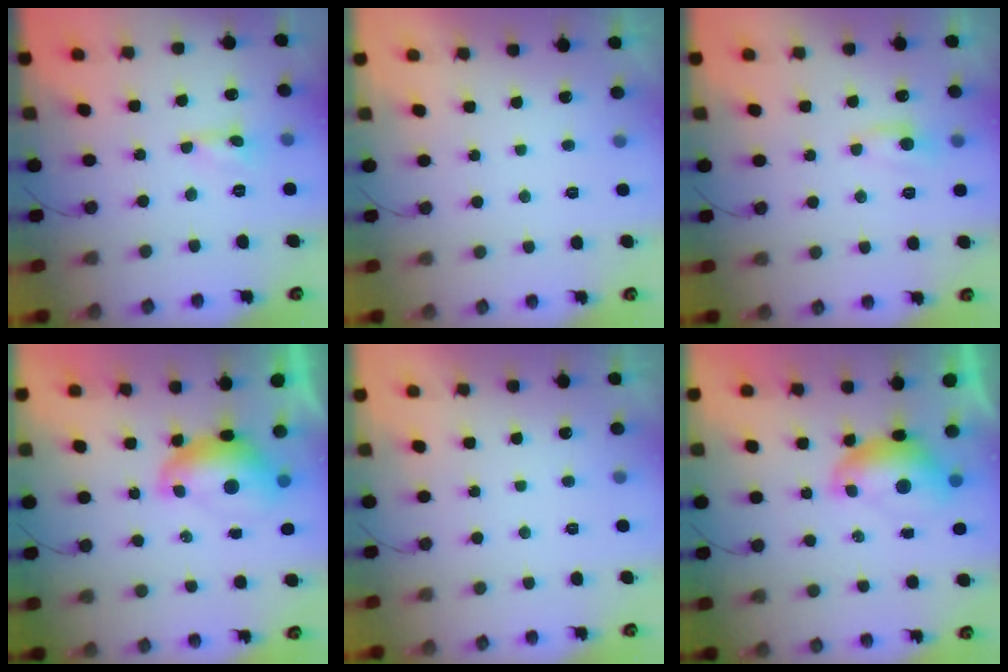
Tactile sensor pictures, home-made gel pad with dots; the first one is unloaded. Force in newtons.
{"total": 0.0}
{"total": 5.2, "press": 5.2, "slide": 0.8}
{"total": 9.2, "press": 9.1, "slide": 1.0}
{"total": 0.0}
{"total": 7.8, "press": 7.8, "slide": 0.9}